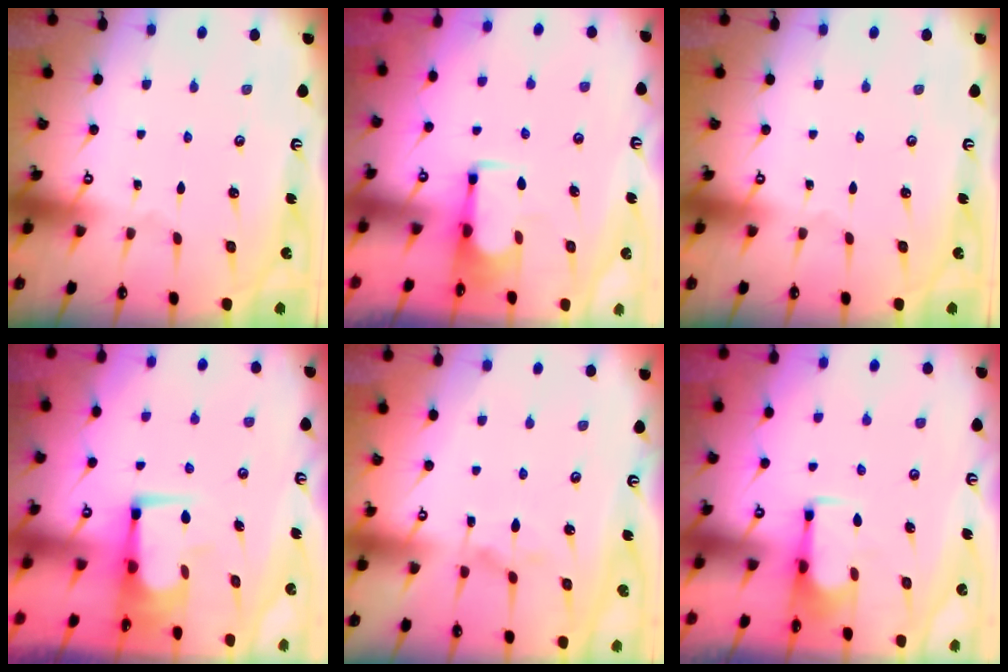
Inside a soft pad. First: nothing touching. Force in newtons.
{"total": 1.8, "press": 1.6, "slide": 0.9}
{"total": 0.0}
{"total": 3.7, "press": 3.7, "slide": 0.3}
{"total": 2.0, "press": 1.4, "slide": 1.4}
{"total": 2.5, "press": 2.4, "slide": 0.9}